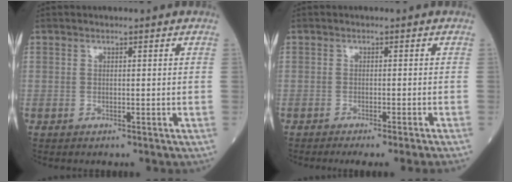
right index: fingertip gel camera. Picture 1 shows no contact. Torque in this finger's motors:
{"motor_torque": [0.11, -0.09, 0.09, 0.03]}